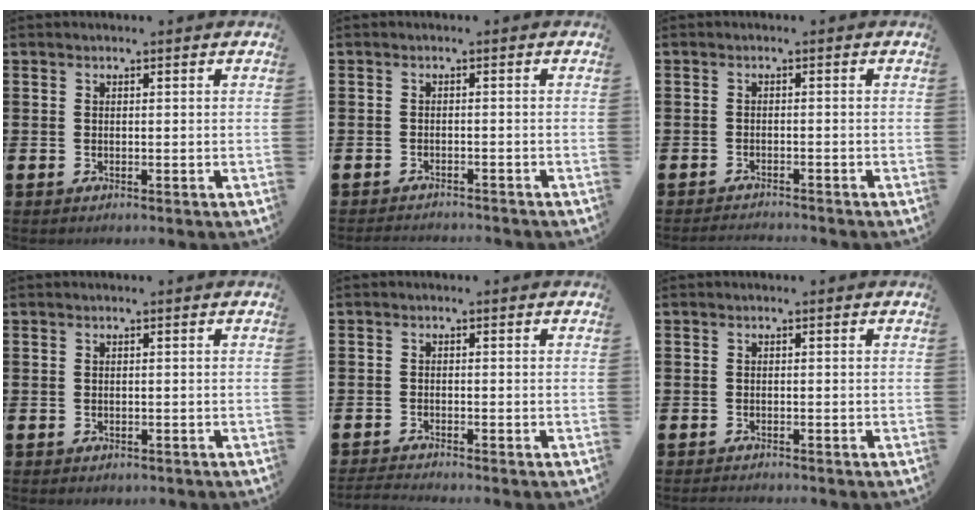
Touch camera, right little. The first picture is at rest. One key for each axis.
{"total": 1.2, "fx": -1.2, "fy": 0.0, "fz": -0.1, "tx": -0.003, "ty": 0.001, "tz": -0.024}
{"total": 1.3, "fx": -1.3, "fy": -0.1, "fz": 0.0, "tx": -0.003, "ty": 0.001, "tz": -0.025}
{"total": 0.0}
{"total": 1.3, "fx": -1.2, "fy": 0.0, "fz": 0.4, "tx": -0.007, "ty": 0.001, "tz": -0.023}
{"total": 0.6, "fx": -0.6, "fy": 0.0, "fz": 0.0, "tx": 0.007, "ty": -0.007, "tz": -0.013}